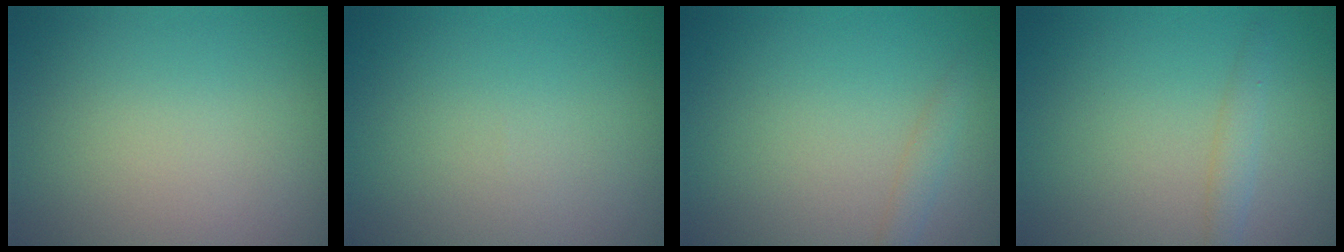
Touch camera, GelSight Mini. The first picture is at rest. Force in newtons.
{"total": 0.0}
{"total": 1.2, "press": 1.2, "slide": 0.2}
{"total": 1.5, "press": 1.5, "slide": 0.0}